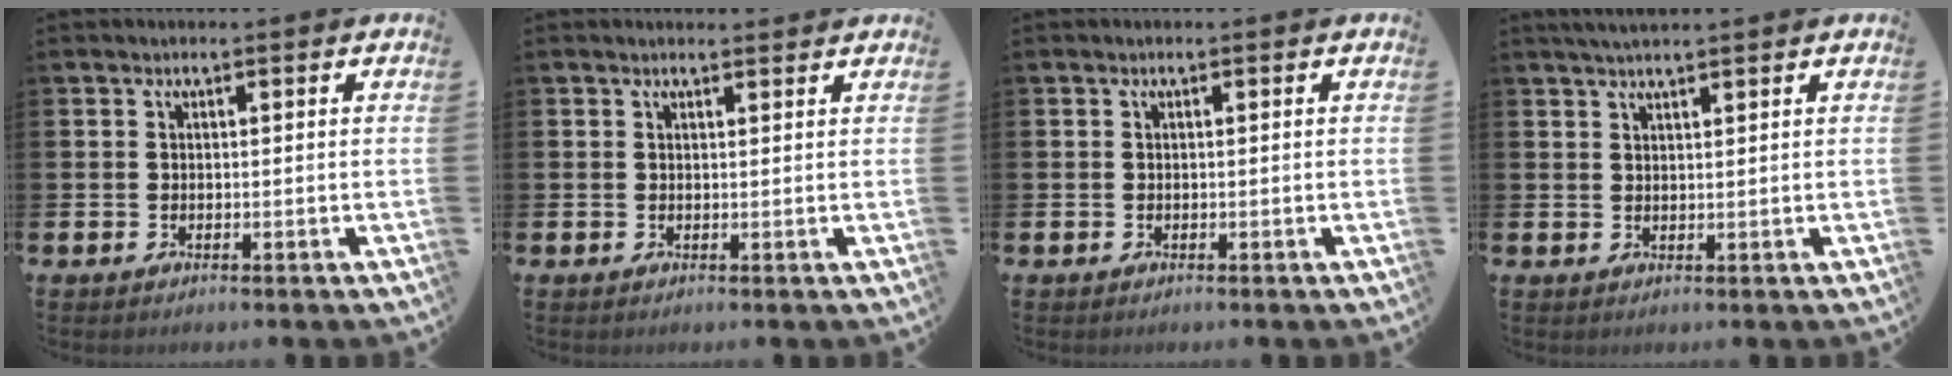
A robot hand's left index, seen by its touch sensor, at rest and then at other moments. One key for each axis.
{"total": 0.9, "fx": 0.9, "fy": 0.1, "fz": 0.1, "tx": 0.007, "ty": -0.002, "tz": 0.015}
{"total": 0.0}
{"total": 2.2, "fx": 2.0, "fy": 0.1, "fz": 0.8, "tx": -0.015, "ty": -0.002, "tz": 0.037}